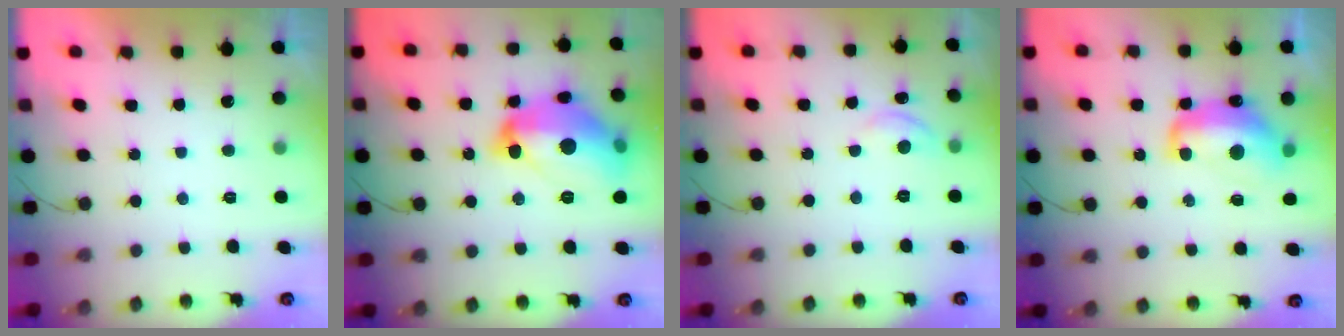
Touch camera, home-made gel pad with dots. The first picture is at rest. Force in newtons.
{"total": 20.3, "press": 20.3, "slide": 1.1}
{"total": 5.3, "press": 5.2, "slide": 0.6}
{"total": 13.1, "press": 13.1, "slide": 1.3}